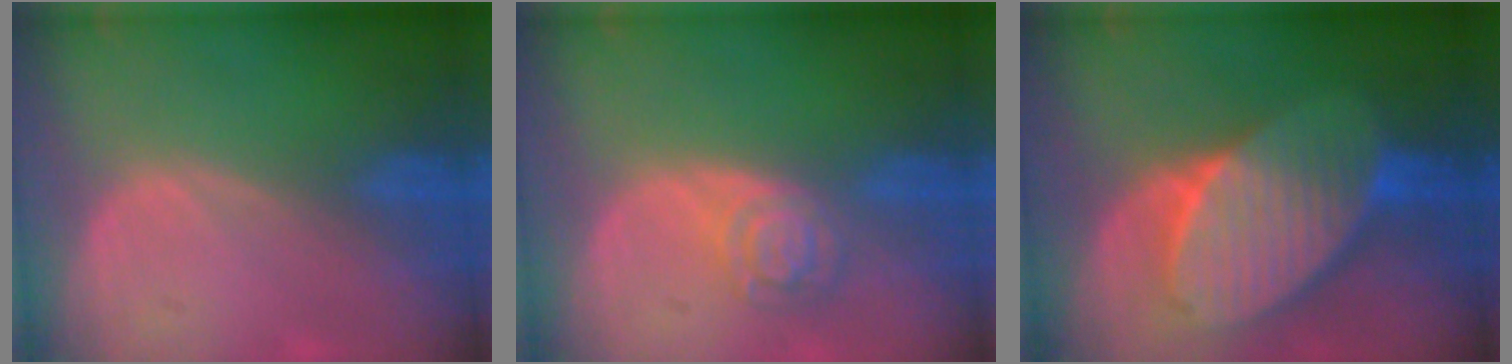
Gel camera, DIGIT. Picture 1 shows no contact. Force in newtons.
{"total": 5.2, "press": 4.6, "slide": 2.4}
{"total": 10.6, "press": 10.6, "slide": 0.7}